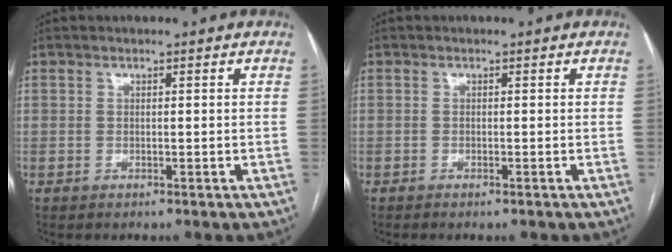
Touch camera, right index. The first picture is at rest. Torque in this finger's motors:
{"motor_torque": [-0.07, -0.02, -0.02, 0.01]}